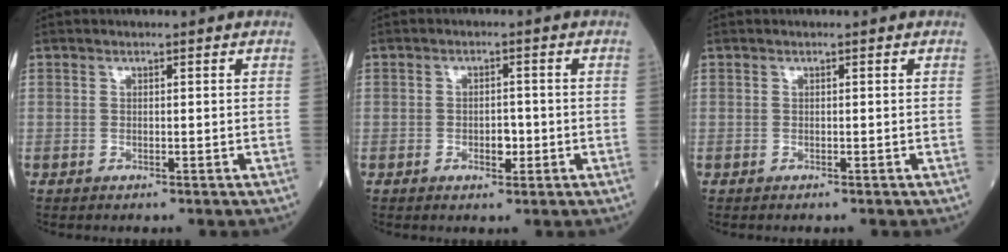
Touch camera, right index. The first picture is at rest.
{"total": 2.6, "force": [-0.8, 1.4, 2.1], "torque": [-0.026, 0.004, -0.009]}
{"total": 0.0}